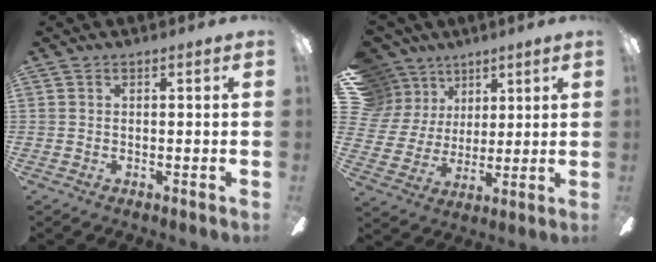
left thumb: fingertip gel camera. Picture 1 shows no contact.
{"total": 11.5, "force": [7.0, 9.0, 2.0], "torque": [-0.063, -0.042, 0.143]}